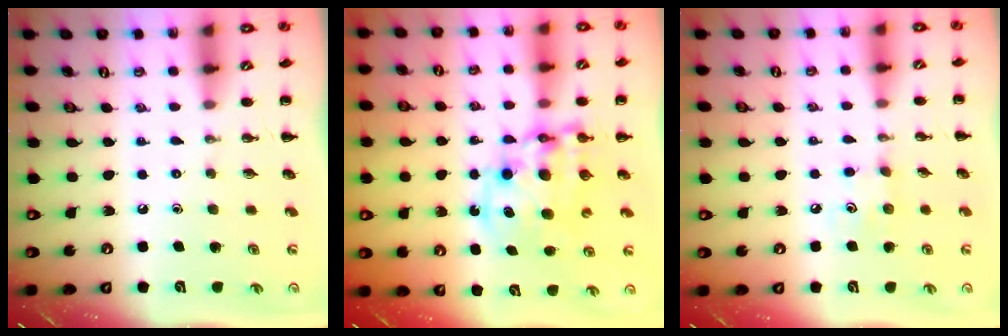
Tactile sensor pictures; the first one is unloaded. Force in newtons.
{"total": 12.1, "press": 11.8, "slide": 2.9}
{"total": 6.3, "press": 6.1, "slide": 1.6}